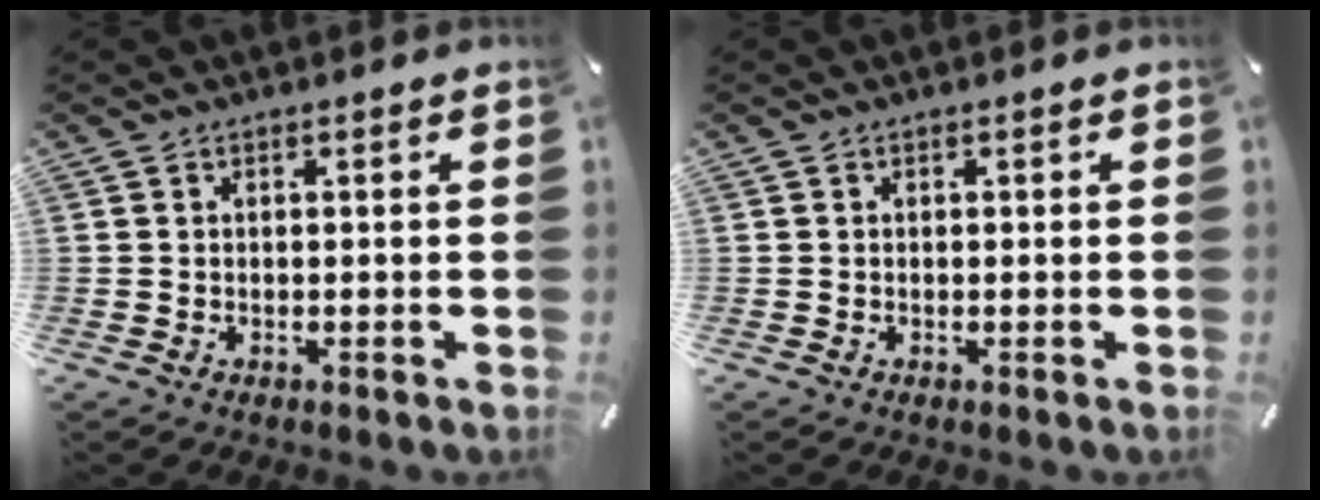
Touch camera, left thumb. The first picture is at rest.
{"total": 0.0}